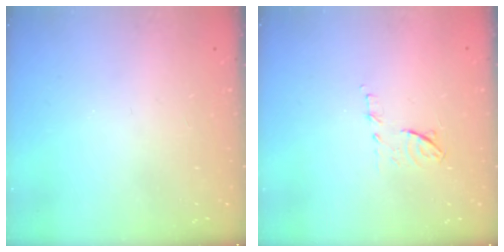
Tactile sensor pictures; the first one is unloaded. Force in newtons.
{"total": 6.8, "press": 6.8, "slide": 0.9}